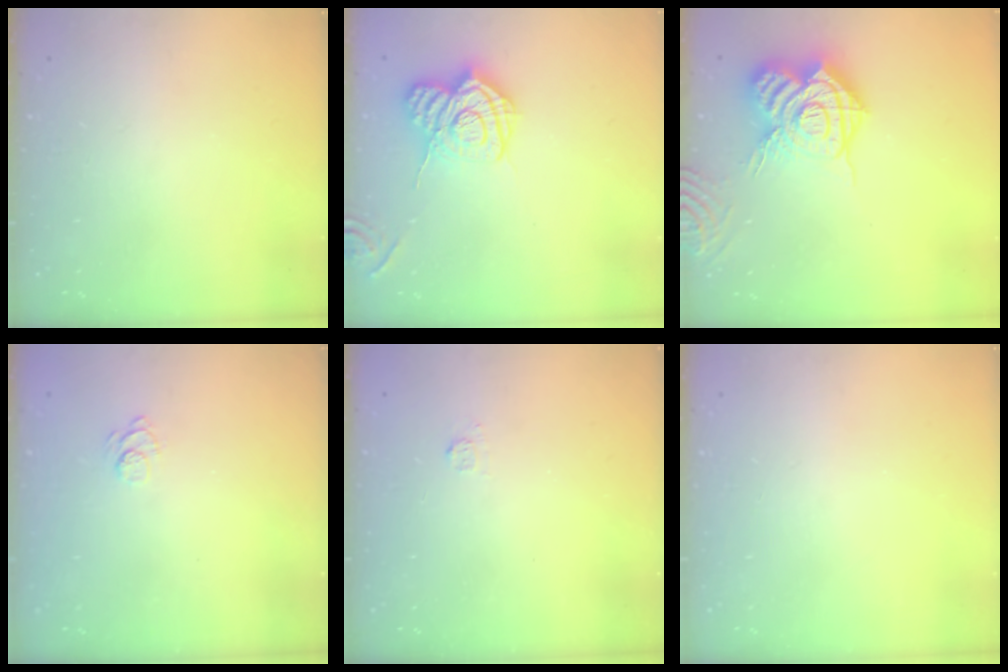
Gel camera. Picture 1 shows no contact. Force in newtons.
{"total": 14.2, "press": 14.1, "slide": 1.0}
{"total": 18.9, "press": 18.8, "slide": 1.9}
{"total": 2.1, "press": 1.6, "slide": 1.3}
{"total": 2.2, "press": 2.0, "slide": 0.9}
{"total": 0.0}